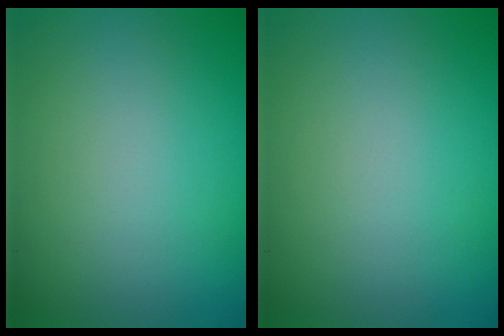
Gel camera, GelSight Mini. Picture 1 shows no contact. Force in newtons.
{"total": 0.0}